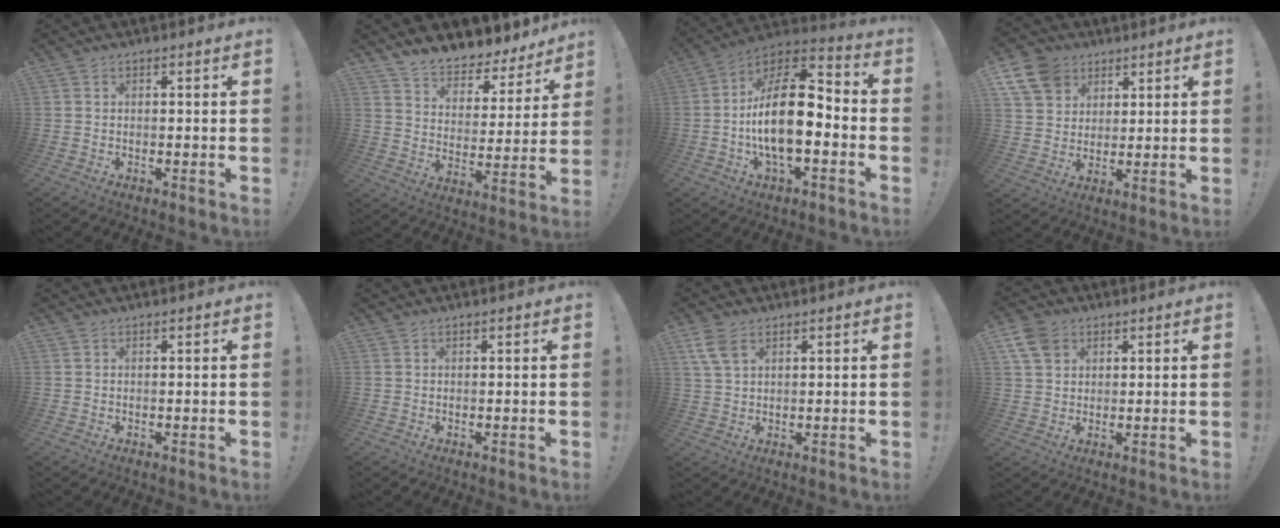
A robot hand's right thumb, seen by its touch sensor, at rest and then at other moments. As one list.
[{"total": 8.4, "force": [7.8, 2.8, 1.2], "torque": [-0.030, -0.078, 0.143]}, {"total": 18.6, "force": [-3.1, 8.3, 16.3], "torque": [-0.295, 0.016, -0.052]}, {"total": 11.9, "force": [6.0, 9.2, 4.5], "torque": [-0.087, -0.031, 0.120]}, {"total": 0.0}, {"total": 0.0}, {"total": 6.0, "force": [3.2, 3.0, 4.1], "torque": [-0.089, -0.006, 0.062]}, {"total": 7.4, "force": [3.6, 5.5, 3.5], "torque": [-0.077, -0.007, 0.073]}]